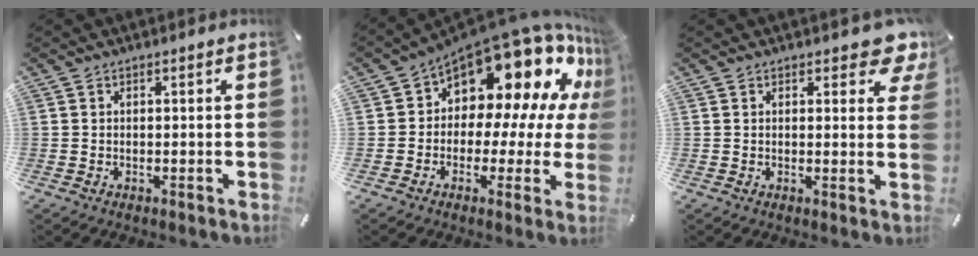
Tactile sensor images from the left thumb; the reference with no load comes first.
{"total": 18.6, "force": [10.3, 10.1, 11.8], "torque": [-0.174, -0.099, 0.171]}
{"total": 5.8, "force": [3.8, 2.8, 3.4], "torque": [-0.028, -0.022, 0.060]}